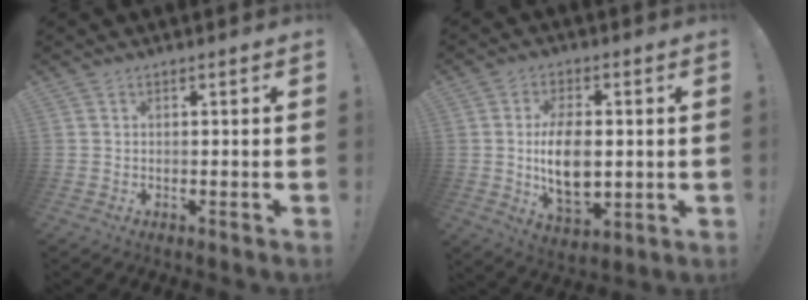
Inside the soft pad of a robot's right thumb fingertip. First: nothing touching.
{"total": 13.1, "force": [-0.4, 8.0, 10.3], "torque": [-0.182, -0.008, -0.009]}